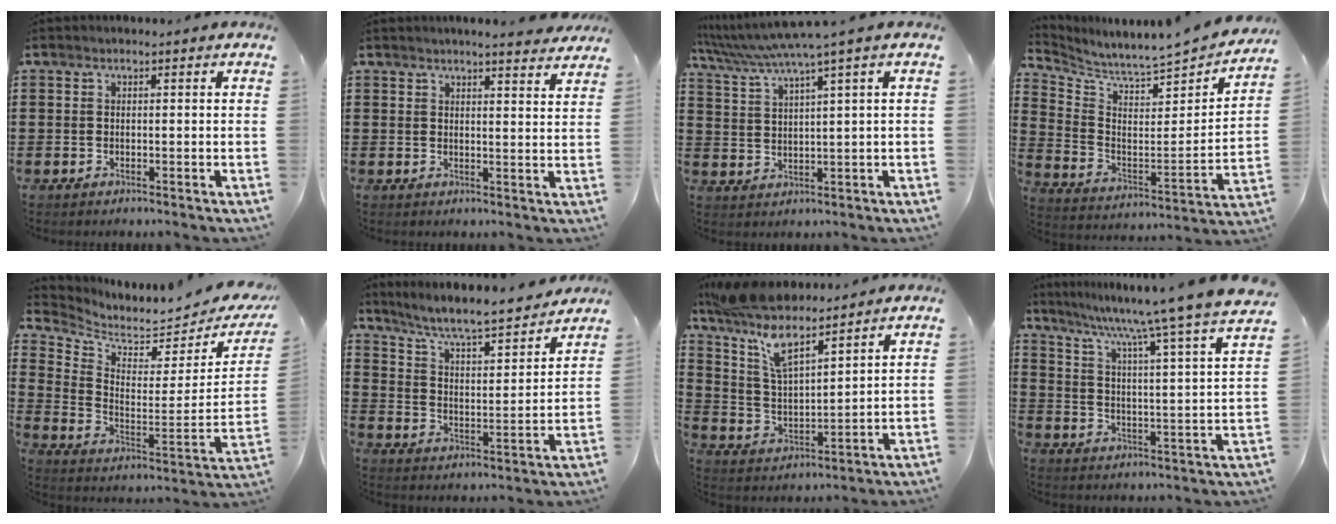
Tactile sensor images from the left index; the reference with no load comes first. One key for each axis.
{"total": 3.2, "fx": 3.1, "fy": -0.4, "fz": 0.8, "tx": -0.017, "ty": -0.011, "tz": 0.055}
{"total": 5.5, "fx": 4.0, "fy": -1.2, "fz": 3.6, "tx": -0.088, "ty": -0.031, "tz": 0.062}
{"total": 4.4, "fx": 4.3, "fy": -0.2, "fz": 1.0, "tx": -0.048, "ty": -0.056, "tz": 0.064}
{"total": 3.8, "fx": 3.7, "fy": 0.3, "fz": 1.0, "tx": -0.047, "ty": -0.052, "tz": 0.059}
{"total": 6.9, "fx": 6.2, "fy": 0.1, "fz": 3.0, "tx": -0.082, "ty": -0.043, "tz": 0.100}
{"total": 9.9, "fx": 7.6, "fy": 1.9, "fz": 6.0, "tx": -0.147, "ty": -0.036, "tz": 0.134}
{"total": 8.2, "fx": 7.0, "fy": -2.0, "fz": 3.9, "tx": -0.096, "ty": -0.065, "tz": 0.103}